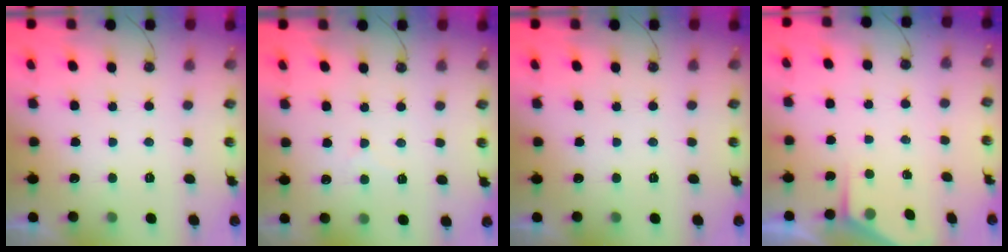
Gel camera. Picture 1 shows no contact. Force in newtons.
{"total": 4.0, "press": 4.0, "slide": 0.5}
{"total": 0.0}
{"total": 2.1, "press": 2.1, "slide": 0.2}